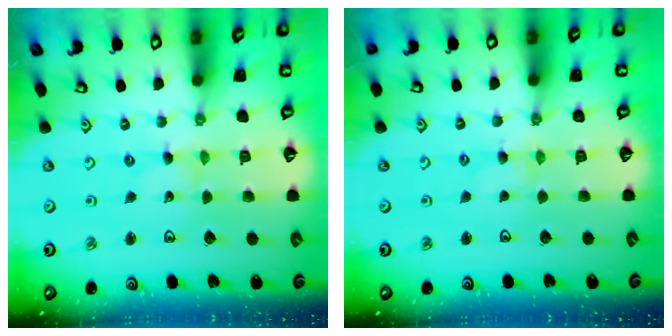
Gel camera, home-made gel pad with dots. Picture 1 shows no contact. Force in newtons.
{"total": 1.6, "press": 1.6, "slide": 0.3}